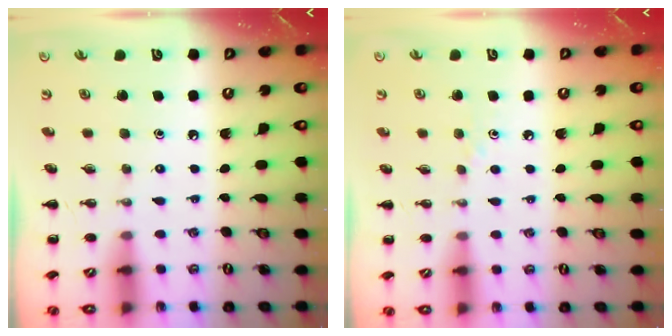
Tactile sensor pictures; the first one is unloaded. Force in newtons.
{"total": 2.7, "press": 2.5, "slide": 1.0}